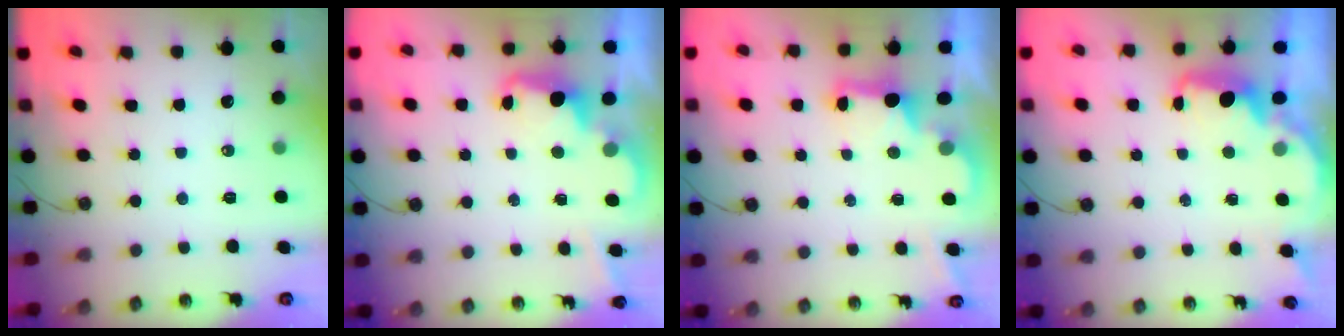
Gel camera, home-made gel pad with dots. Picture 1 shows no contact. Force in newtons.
{"total": 2.4, "press": 2.3, "slide": 0.5}
{"total": 2.0, "press": 2.0, "slide": 0.5}
{"total": 2.2, "press": 2.1, "slide": 0.8}